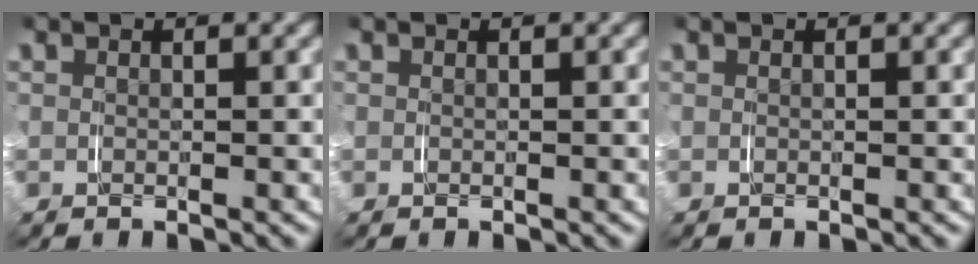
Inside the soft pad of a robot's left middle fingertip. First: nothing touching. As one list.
[{"total": 0.0}, {"total": 0.0}]